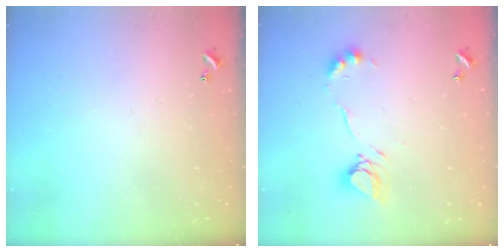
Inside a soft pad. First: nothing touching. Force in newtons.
{"total": 12.5, "press": 12.5, "slide": 1.1}